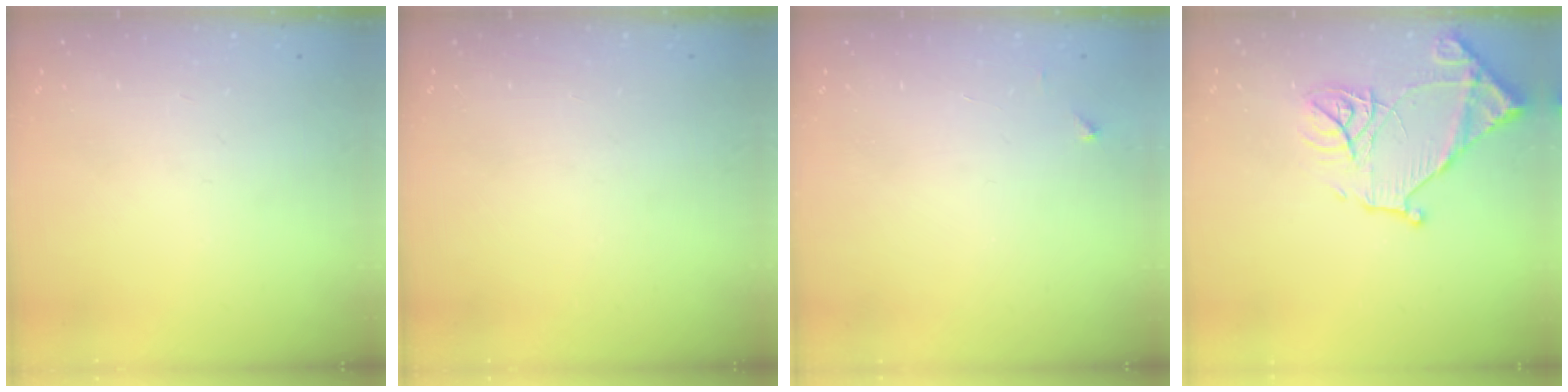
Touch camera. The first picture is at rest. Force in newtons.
{"total": 0.0}
{"total": 2.0, "press": 2.0, "slide": 0.2}
{"total": 15.2, "press": 15.2, "slide": 1.5}